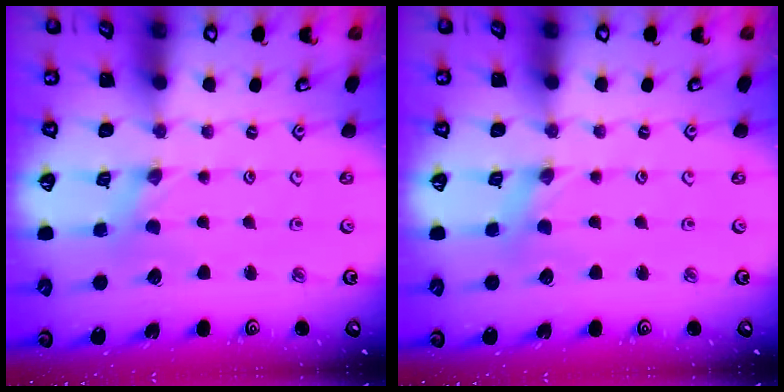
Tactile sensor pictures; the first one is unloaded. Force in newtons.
{"total": 0.0}